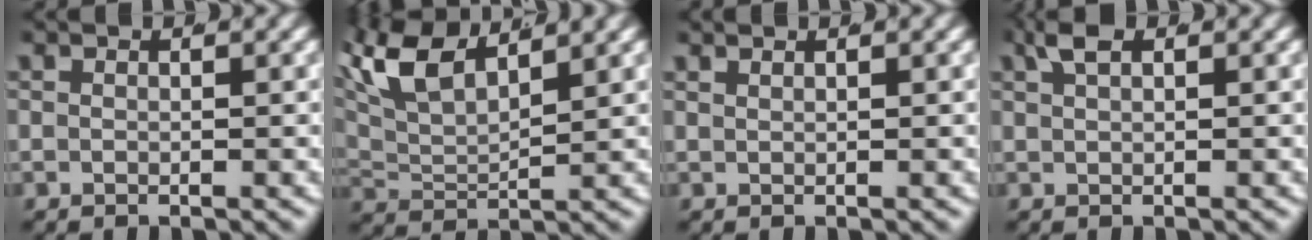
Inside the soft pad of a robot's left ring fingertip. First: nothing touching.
{"total": 8.1, "force": [3.5, 5.3, 5.1], "torque": [-0.130, -0.012, 0.062]}
{"total": 0.9, "force": [0.6, -0.6, 0.0], "torque": [0.004, -0.001, 0.015]}
{"total": 1.7, "force": [1.3, 0.0, 1.1], "torque": [-0.024, 0.003, 0.026]}